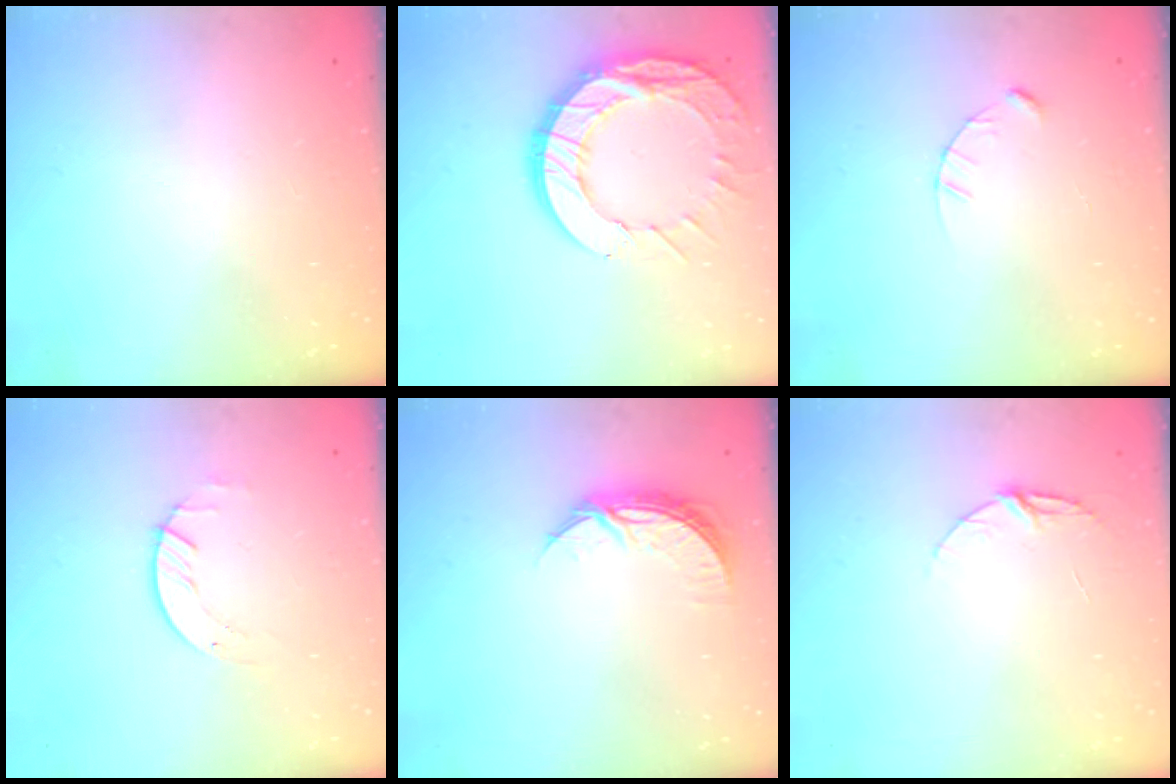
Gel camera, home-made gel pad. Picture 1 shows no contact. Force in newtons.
{"total": 16.0, "press": 15.9, "slide": 1.3}
{"total": 2.4, "press": 2.4, "slide": 0.3}
{"total": 2.0, "press": 2.0, "slide": 0.2}
{"total": 6.8, "press": 6.8, "slide": 0.3}
{"total": 5.3, "press": 5.3, "slide": 0.5}